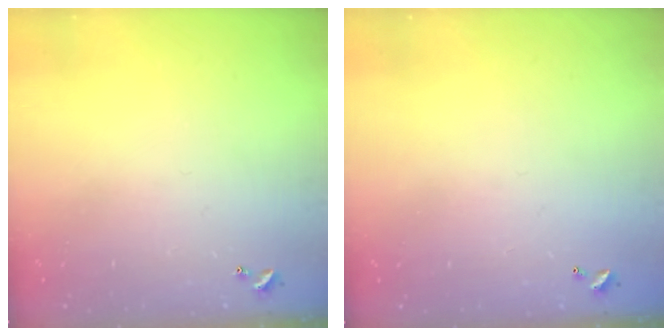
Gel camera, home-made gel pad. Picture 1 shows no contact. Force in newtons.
{"total": 2.8, "press": 2.8, "slide": 0.1}